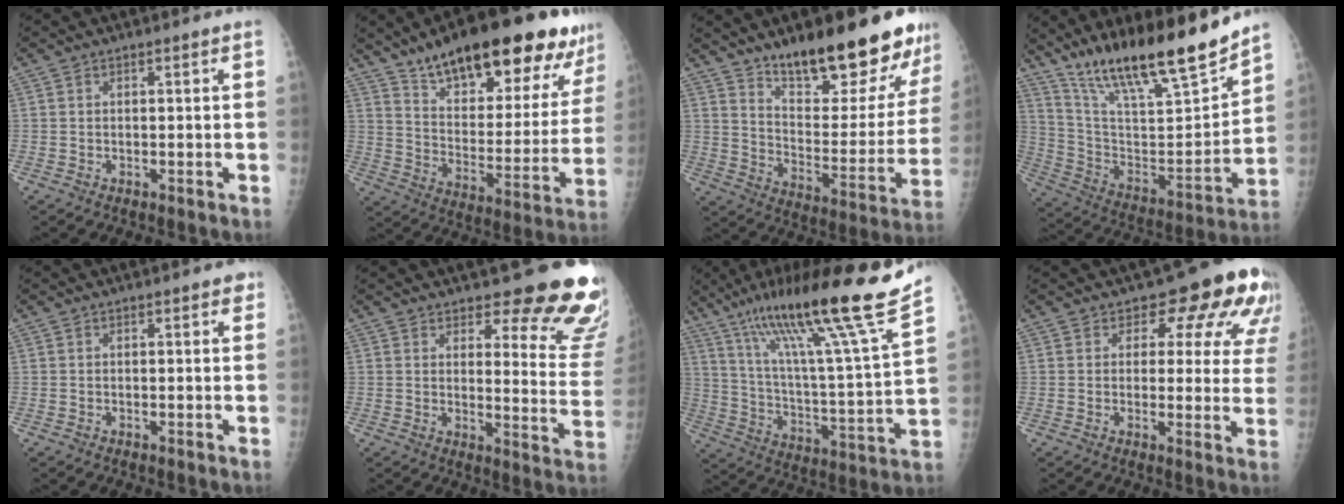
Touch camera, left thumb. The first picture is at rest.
{"total": 28.3, "force": [19.3, 10.1, 18.0], "torque": [-0.227, -0.060, 0.291]}
{"total": 23.6, "force": [17.3, 7.0, 14.5], "torque": [-0.162, -0.108, 0.266]}
{"total": 24.1, "force": [18.8, 4.4, 14.5], "torque": [-0.219, -0.085, 0.327]}
{"total": 1.1, "force": [0.6, 0.6, 0.8], "torque": [0.001, 0.001, 0.002]}
{"total": 17.3, "force": [14.1, 4.9, 8.7], "torque": [-0.054, -0.115, 0.155]}
{"total": 25.4, "force": [17.8, 0.4, 18.1], "torque": [-0.280, -0.074, 0.299]}
{"total": 12.6, "force": [8.1, 6.8, 6.7], "torque": [-0.020, -0.034, 0.072]}